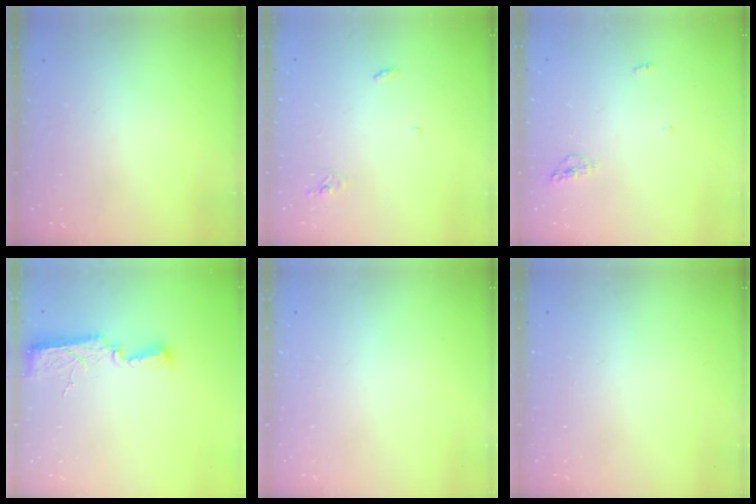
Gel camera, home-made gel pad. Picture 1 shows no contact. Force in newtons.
{"total": 2.9, "press": 2.9, "slide": 0.2}
{"total": 4.6, "press": 4.5, "slide": 1.0}
{"total": 7.8, "press": 7.7, "slide": 1.2}
{"total": 0.0}
{"total": 0.0}